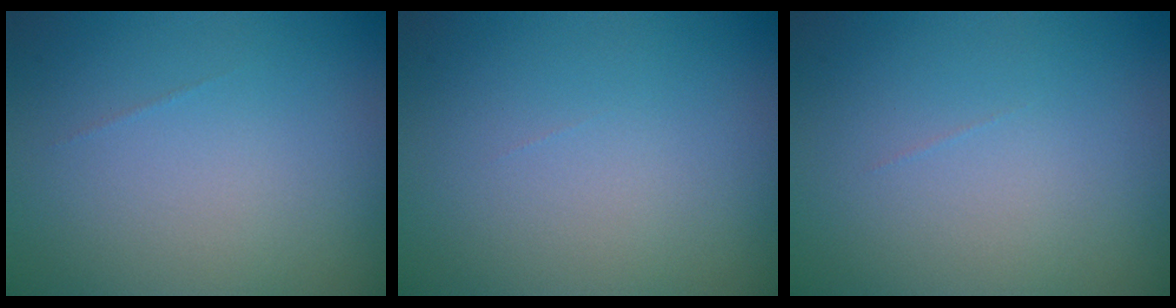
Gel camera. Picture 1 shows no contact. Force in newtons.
{"total": 0.0}
{"total": 0.0}